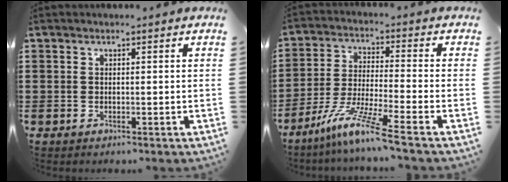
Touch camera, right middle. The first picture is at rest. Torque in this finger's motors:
{"motor_torque": [1.55, -0.59, 0.30, 0.07]}